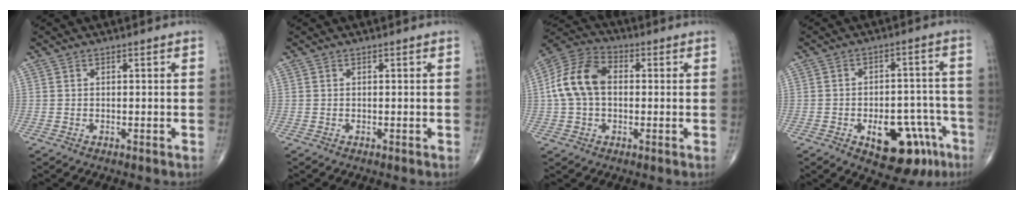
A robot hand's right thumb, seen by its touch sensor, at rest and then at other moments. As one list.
[{"total": 0.0}, {"total": 11.9, "force": [0.6, 8.1, 8.7], "torque": [-0.170, 0.032, 0.000]}, {"total": 14.7, "force": [-7.1, 7.7, 10.4], "torque": [-0.105, 0.045, -0.087]}]